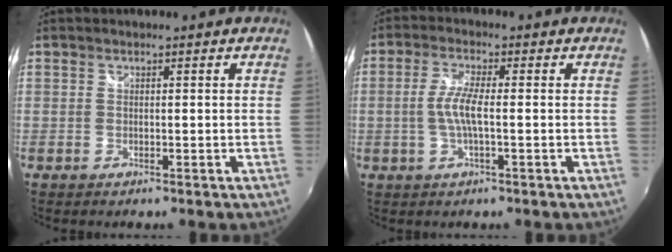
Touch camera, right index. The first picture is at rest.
{"total": 5.2, "force": [-0.7, 0.9, 5.0], "torque": [-0.102, 0.001, -0.012]}